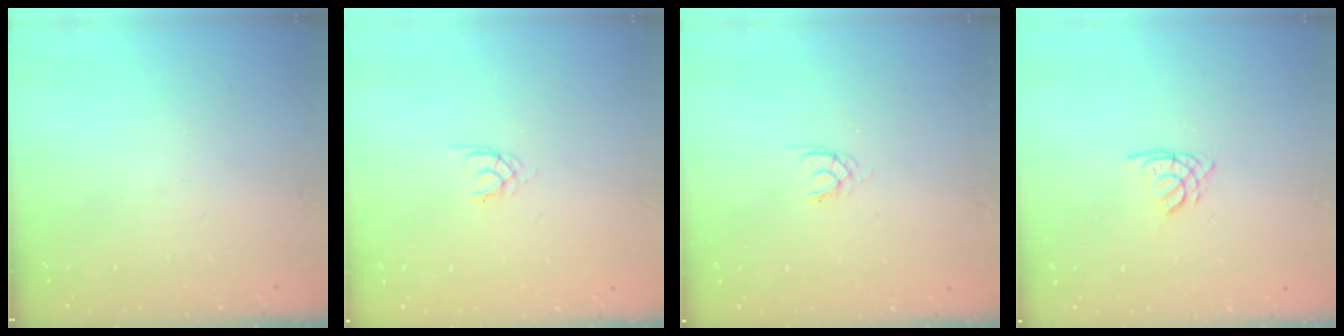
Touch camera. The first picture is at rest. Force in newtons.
{"total": 1.3, "press": 1.2, "slide": 0.3}
{"total": 1.3, "press": 1.2, "slide": 0.3}
{"total": 1.8, "press": 1.8, "slide": 0.3}